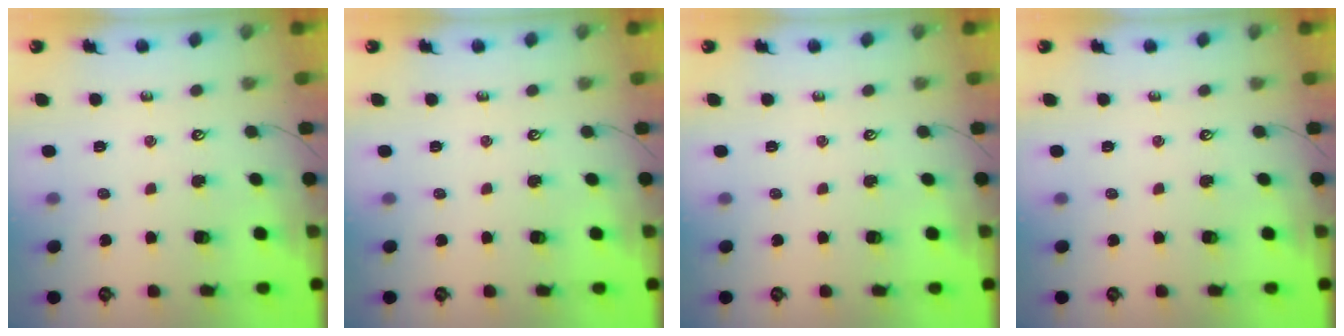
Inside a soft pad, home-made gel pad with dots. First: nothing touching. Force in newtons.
{"total": 0.0}
{"total": 0.0}
{"total": 0.0}